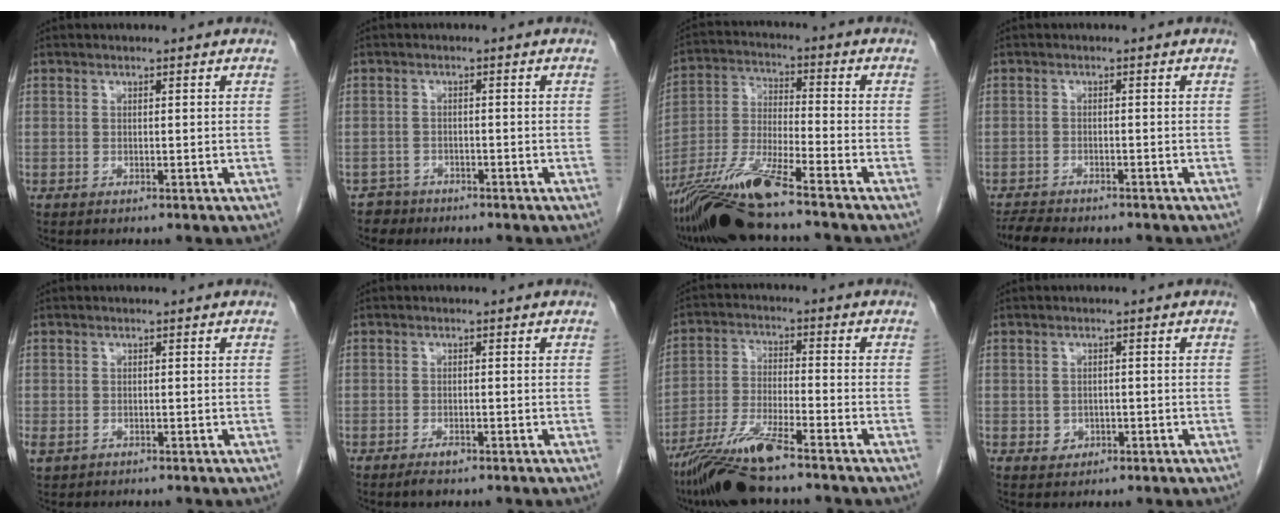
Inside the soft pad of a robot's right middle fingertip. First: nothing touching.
{"total": 2.5, "force": [-1.8, 1.5, -0.8], "torque": [0.008, 0.008, -0.033]}
{"total": 12.8, "force": [-9.9, 0.3, 8.2], "torque": [-0.168, -0.022, -0.183]}
{"total": 5.7, "force": [-5.0, 1.4, 2.2], "torque": [-0.038, -0.009, -0.077]}
{"total": 1.6, "force": [-0.6, 1.3, 0.7], "torque": [-0.020, 0.000, -0.003]}
{"total": 1.8, "force": [-1.2, 0.7, 1.1], "torque": [-0.020, -0.001, -0.017]}
{"total": 10.4, "force": [-7.9, 0.7, 6.7], "torque": [-0.135, -0.029, -0.147]}
{"total": 2.0, "force": [-0.5, 1.8, 0.7], "torque": [-0.011, 0.004, 0.001]}